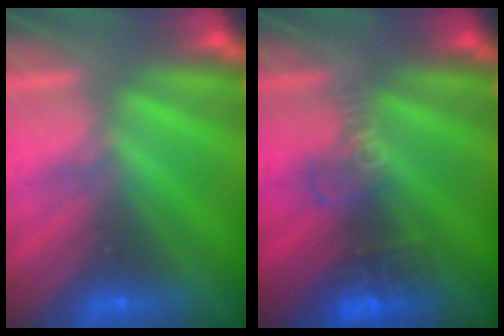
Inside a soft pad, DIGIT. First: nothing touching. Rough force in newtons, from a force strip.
{"total": 2.7}